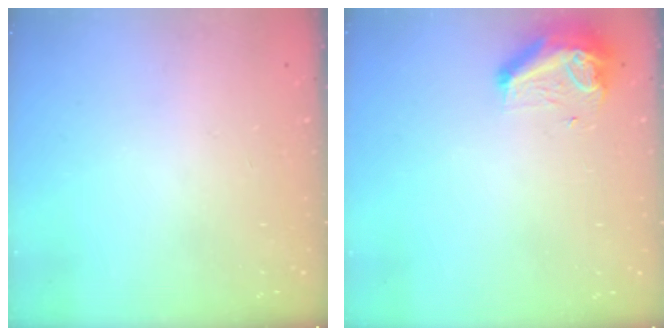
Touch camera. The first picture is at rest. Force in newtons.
{"total": 8.8, "press": 8.6, "slide": 1.7}